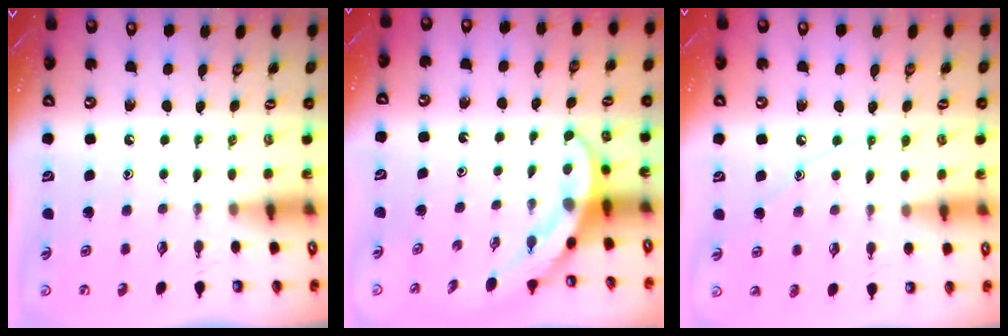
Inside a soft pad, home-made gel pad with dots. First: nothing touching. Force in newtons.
{"total": 4.0, "press": 4.0, "slide": 0.4}
{"total": 7.1, "press": 7.1, "slide": 0.2}